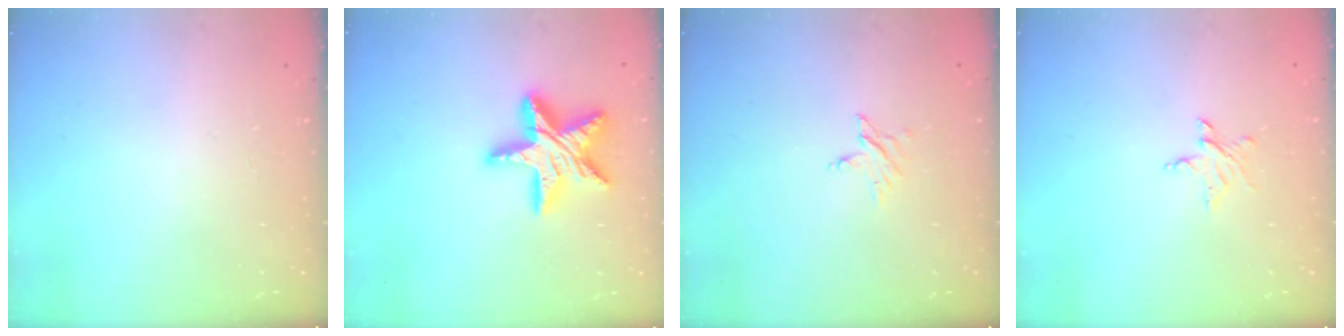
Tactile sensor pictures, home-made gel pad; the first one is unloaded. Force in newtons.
{"total": 17.4, "press": 17.4, "slide": 1.6}
{"total": 2.8, "press": 2.8, "slide": 0.1}
{"total": 4.0, "press": 4.0, "slide": 0.4}